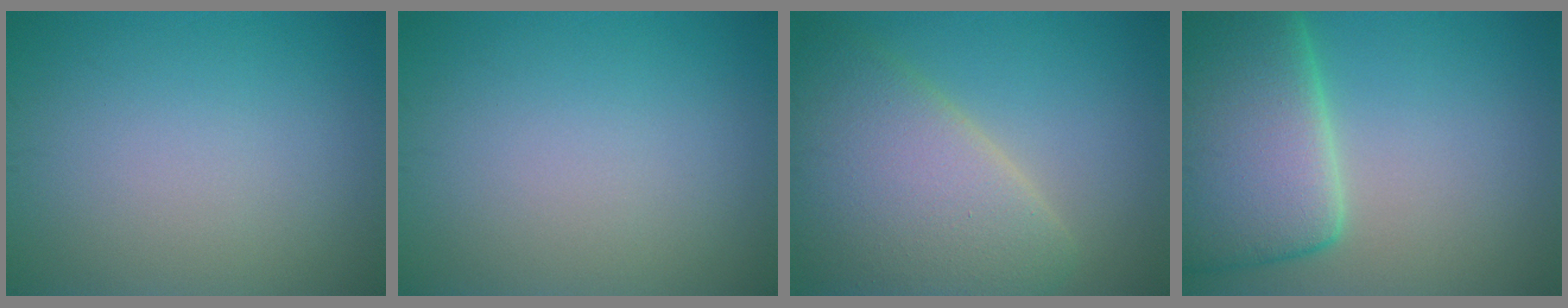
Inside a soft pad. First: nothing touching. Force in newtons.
{"total": 0.0}
{"total": 8.5, "press": 8.5, "slide": 0.6}
{"total": 11.3, "press": 11.3, "slide": 1.0}